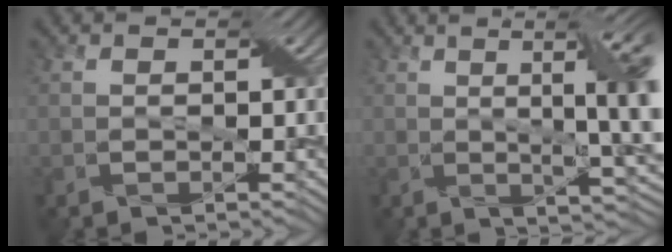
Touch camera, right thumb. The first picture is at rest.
{"total": 12.9, "force": [1.5, 3.5, 12.3], "torque": [-0.137, 0.019, 0.016]}